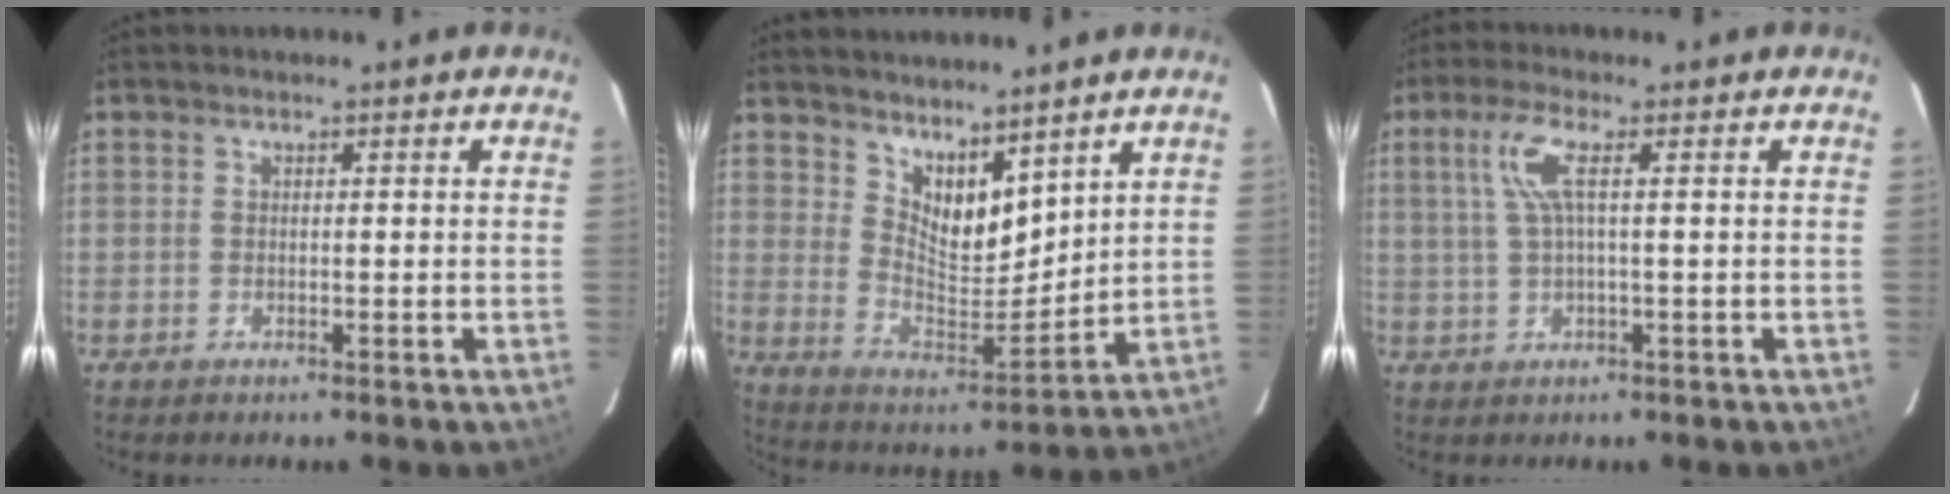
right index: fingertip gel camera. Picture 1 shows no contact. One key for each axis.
{"total": 10.4, "fx": 7.9, "fy": 4.4, "fz": 5.3, "tx": -0.083, "ty": -0.010, "tz": 0.152}
{"total": 5.3, "fx": 1.3, "fy": 0.3, "fz": 5.1, "tx": -0.106, "ty": 0.005, "tz": 0.032}